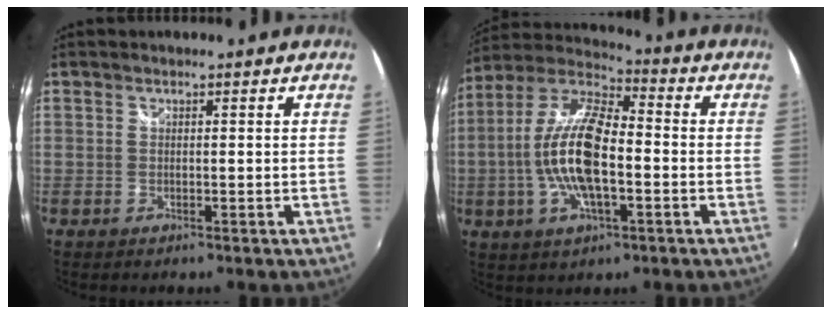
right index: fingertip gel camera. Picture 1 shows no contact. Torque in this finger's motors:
{"motor_torque": [2.14, 0.00, 1.05, 0.21]}